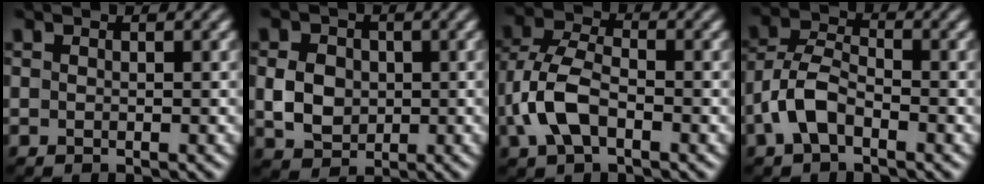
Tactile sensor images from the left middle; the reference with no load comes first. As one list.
[{"total": 3.9, "force": [0.1, 3.2, 2.2], "torque": [-0.048, -0.003, 0.002]}, {"total": 5.8, "force": [-1.6, 3.3, 4.4], "torque": [-0.109, 0.007, -0.041]}, {"total": 4.2, "force": [-1.8, 2.3, 3.1], "torque": [-0.065, 0.011, -0.045]}]